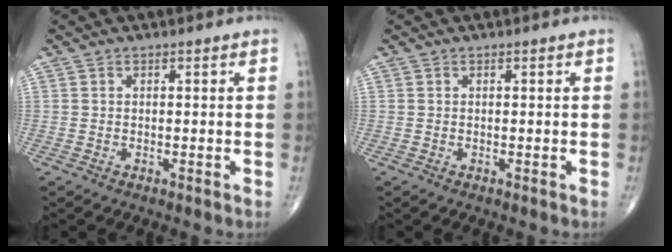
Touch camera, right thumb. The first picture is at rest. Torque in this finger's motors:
{"motor_torque": [0.00, 0.00, 0.00, 0.00, 0.02]}